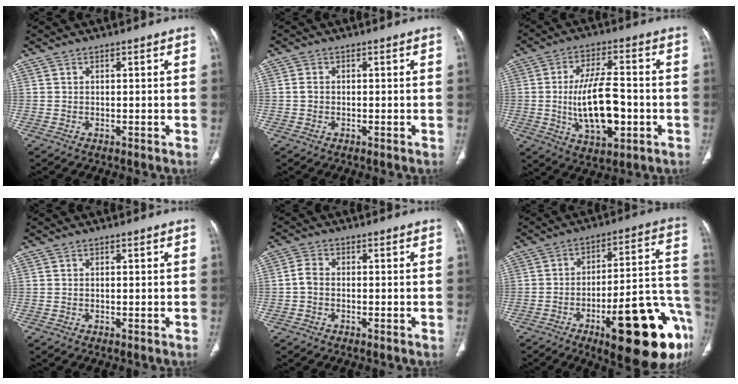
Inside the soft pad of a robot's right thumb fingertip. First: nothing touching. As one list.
[{"total": 1.0, "force": [-0.2, 0.8, 0.5], "torque": [-0.010, 0.001, -0.005]}, {"total": 14.0, "force": [-2.2, 6.2, 12.4], "torque": [-0.211, 0.009, -0.032]}, {"total": 0.0}, {"total": 2.4, "force": [-0.6, 1.7, 1.6], "torque": [-0.033, 0.008, -0.019]}, {"total": 25.9, "force": [-11.5, 7.0, 22.1], "torque": [-0.227, 0.059, -0.154]}]